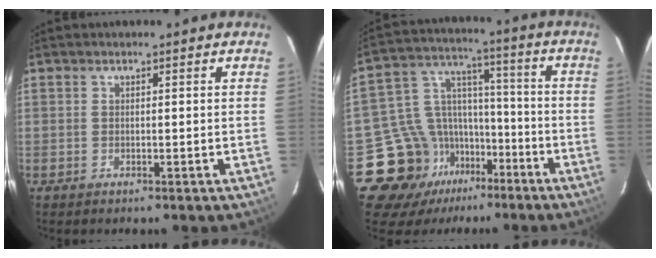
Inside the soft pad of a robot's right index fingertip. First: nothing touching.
{"total": 14.6, "force": [-9.0, 10.9, 3.8], "torque": [-0.096, 0.052, -0.145]}